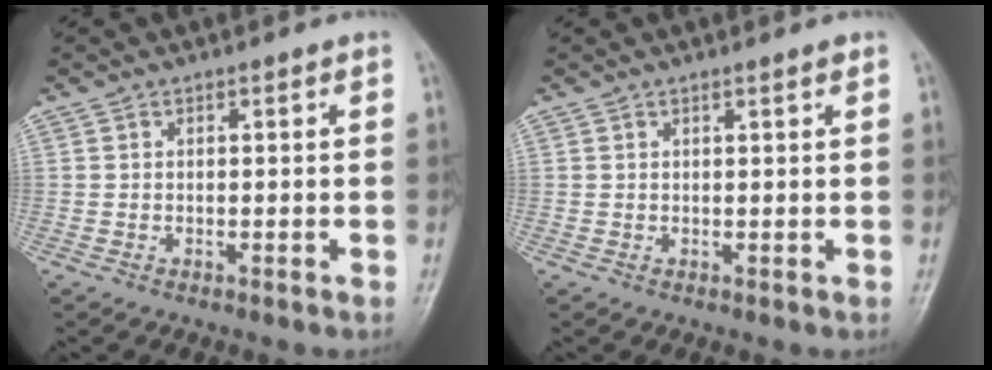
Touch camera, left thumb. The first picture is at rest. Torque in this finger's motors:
{"motor_torque": [-0.11, -0.01, 0.00, -0.02, 0.05]}